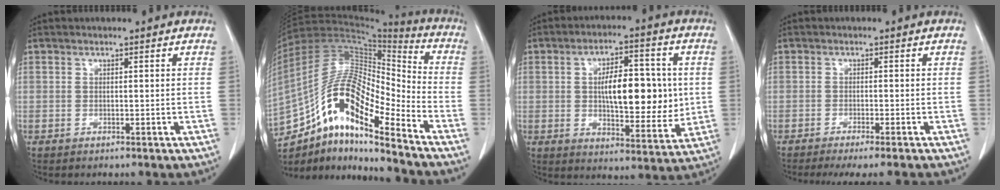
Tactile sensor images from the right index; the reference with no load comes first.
{"total": 18.1, "force": [-11.4, 4.0, 13.5], "torque": [-0.248, 0.035, -0.197]}
{"total": 13.1, "force": [1.0, 5.0, 12.1], "torque": [-0.190, 0.009, 0.020]}
{"total": 7.0, "force": [-6.1, -0.2, 3.4], "torque": [-0.031, -0.014, -0.087]}